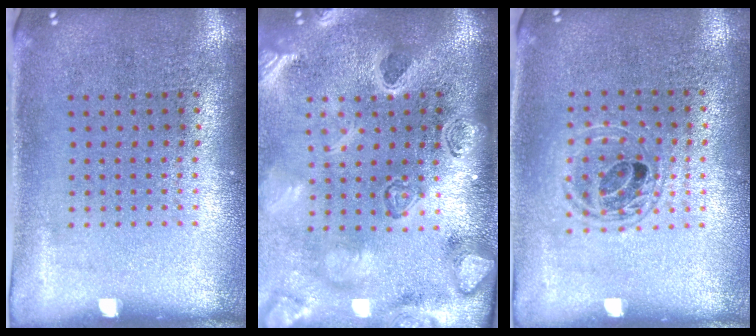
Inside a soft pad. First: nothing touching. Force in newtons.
{"total": 4.2, "press": 3.3, "slide": 2.6}
{"total": 1.4, "press": 1.2, "slide": 0.6}